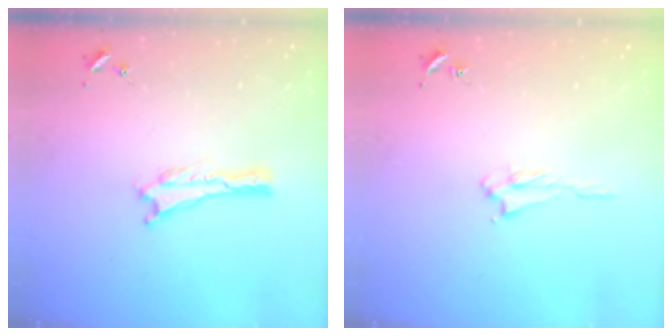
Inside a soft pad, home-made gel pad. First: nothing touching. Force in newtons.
{"total": 2.1, "press": 2.0, "slide": 0.3}